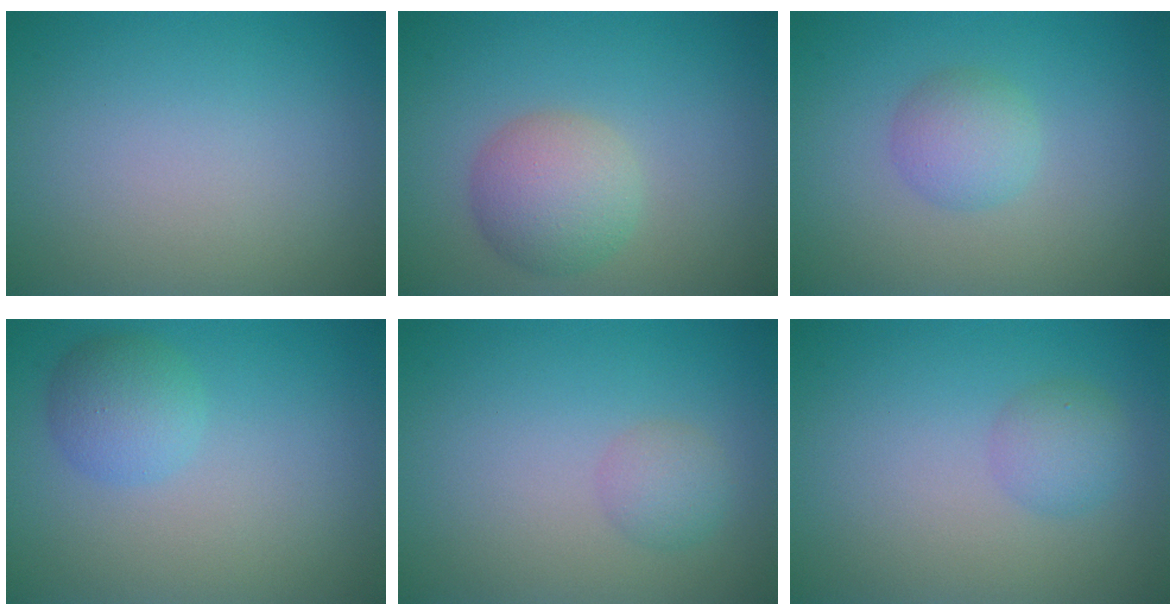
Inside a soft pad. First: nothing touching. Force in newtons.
{"total": 4.1, "press": 4.1, "slide": 0.2}
{"total": 2.5, "press": 2.5, "slide": 0.1}
{"total": 2.8, "press": 2.8, "slide": 0.1}
{"total": 1.6, "press": 1.6, "slide": 0.1}
{"total": 1.9, "press": 1.9, "slide": 0.0}